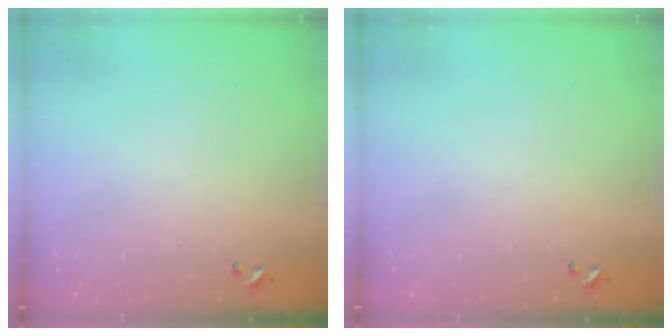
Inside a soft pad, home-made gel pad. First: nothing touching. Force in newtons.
{"total": 0.0}